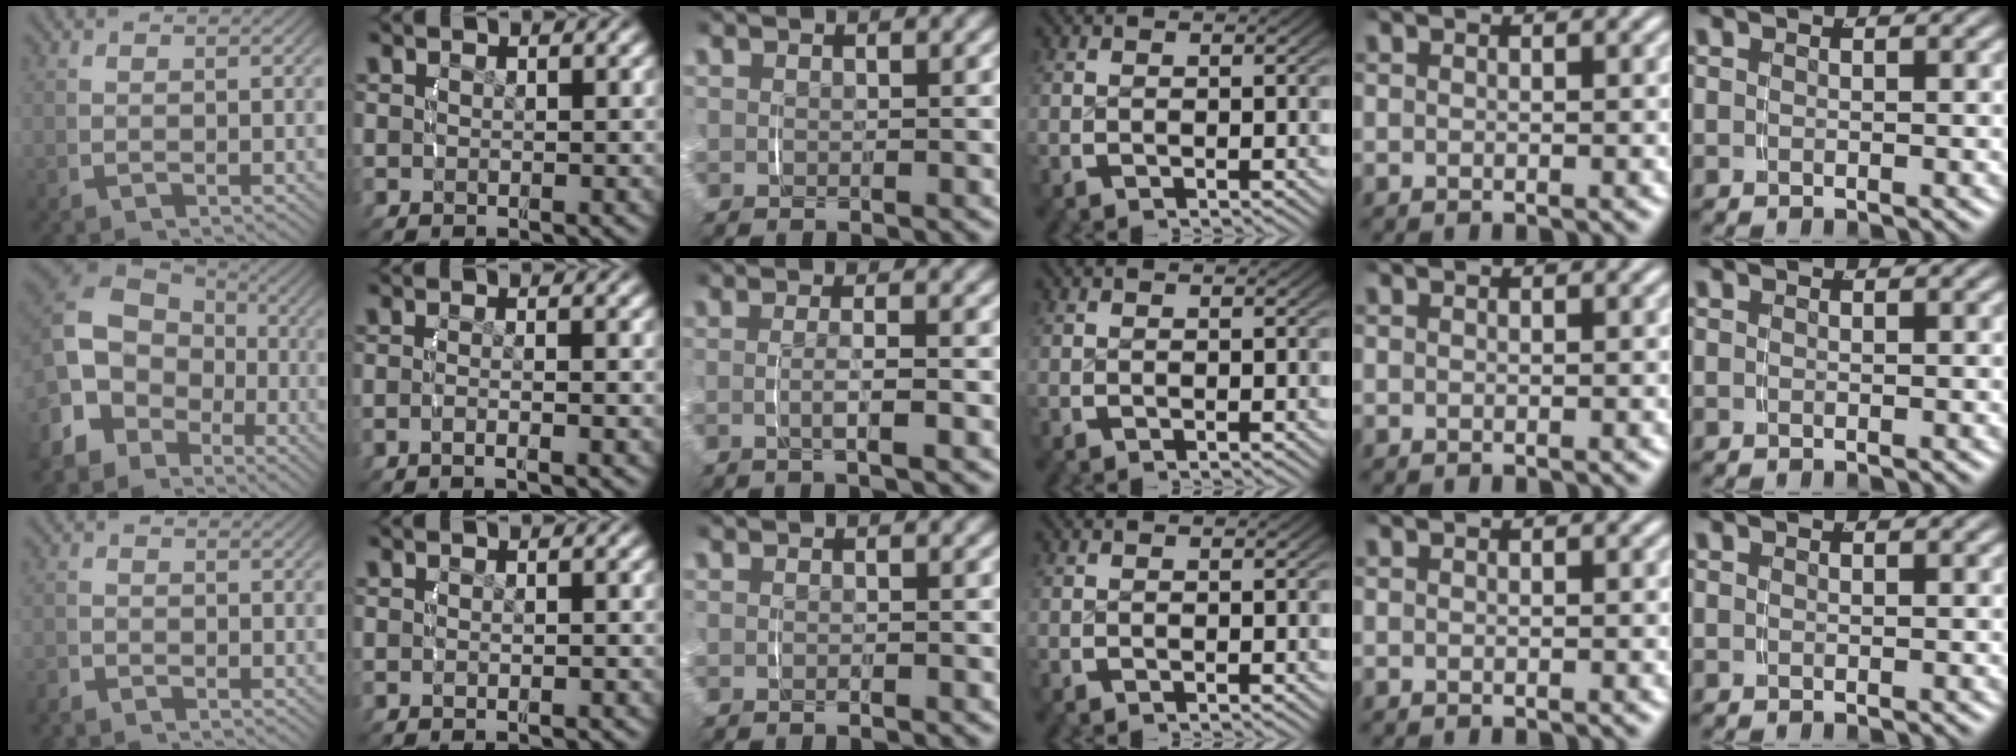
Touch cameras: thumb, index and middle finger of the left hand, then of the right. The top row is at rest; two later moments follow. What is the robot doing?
{"motion": "lift_and_place", "object": "napkin"}